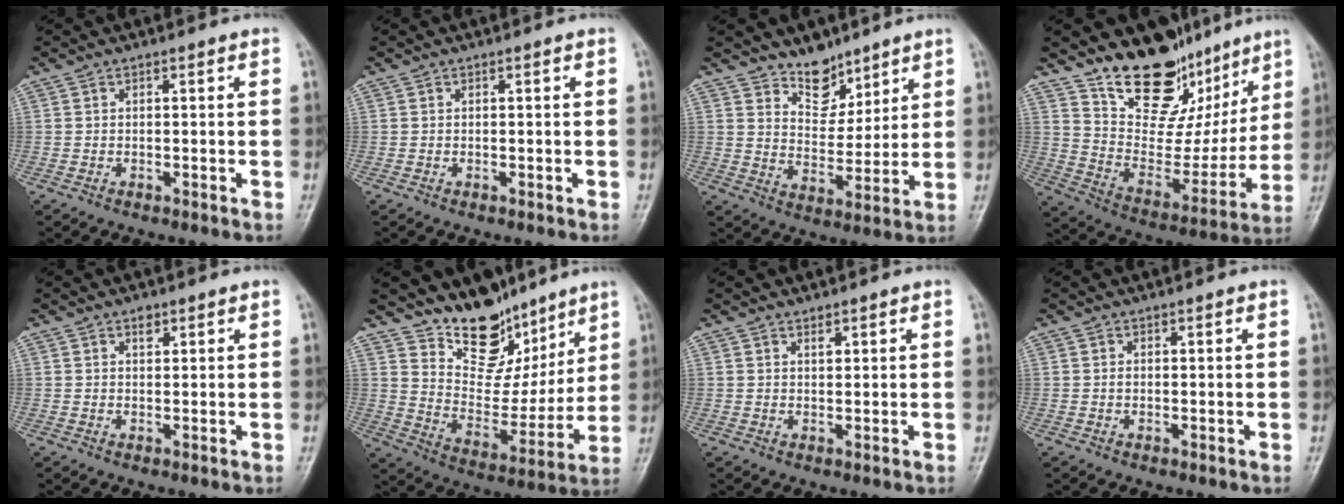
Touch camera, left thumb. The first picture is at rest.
{"total": 0.0}
{"total": 8.1, "force": [6.3, 4.4, 2.4], "torque": [-0.007, -0.049, 0.114]}
{"total": 20.6, "force": [14.5, 10.9, 9.7], "torque": [-0.075, -0.087, 0.239]}
{"total": 1.5, "force": [0.9, 0.9, 0.8], "torque": [-0.003, -0.004, 0.013]}
{"total": 15.0, "force": [11.6, 8.2, 5.0], "torque": [-0.022, -0.077, 0.206]}
{"total": 1.3, "force": [1.0, 0.7, 0.7], "torque": [-0.004, -0.006, 0.015]}
{"total": 0.5, "force": [0.2, 0.4, 0.3], "torque": [-0.003, 0.000, 0.004]}